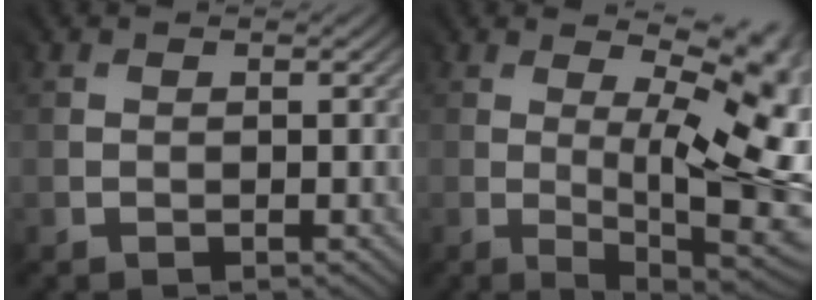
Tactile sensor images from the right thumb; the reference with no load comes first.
{"total": 13.7, "force": [0.7, 4.6, 12.9], "torque": [-0.165, 0.018, 0.029]}